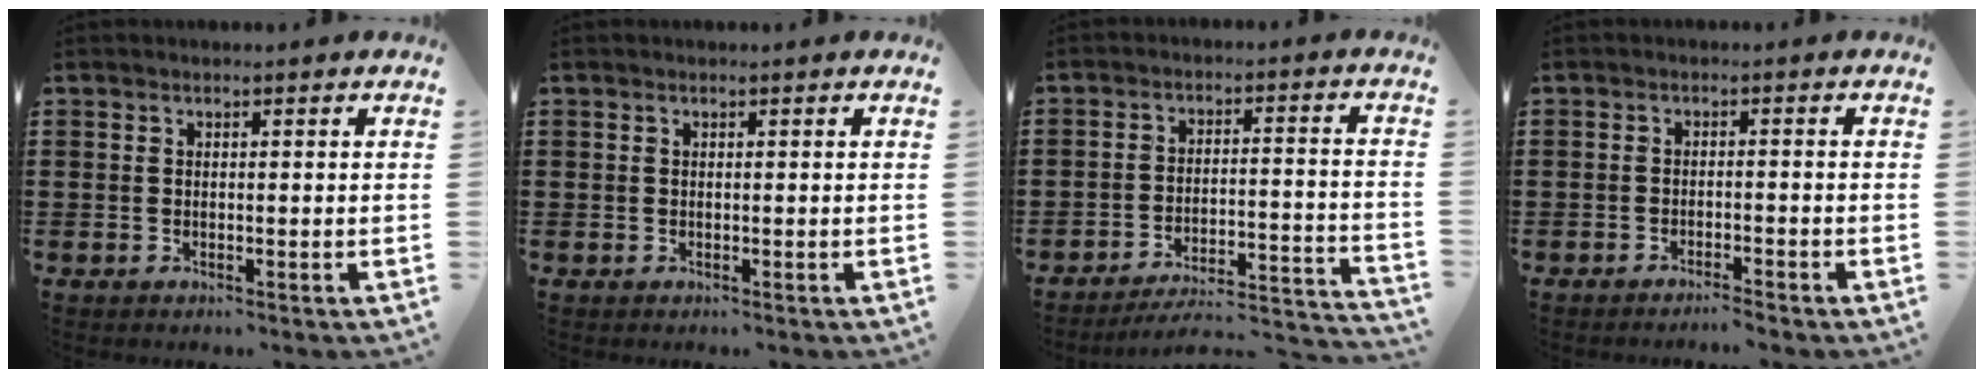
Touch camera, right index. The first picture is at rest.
{"total": 0.0}
{"total": 4.5, "force": [-4.2, 0.4, 1.6], "torque": [-0.031, -0.009, -0.088]}
{"total": 1.7, "force": [-1.6, -0.2, 0.5], "torque": [-0.009, 0.003, -0.032]}